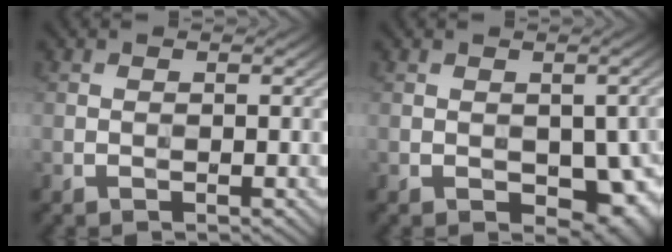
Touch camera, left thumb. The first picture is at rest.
{"total": 7.8, "force": [-2.1, 4.7, 5.9], "torque": [-0.082, -0.028, -0.021]}